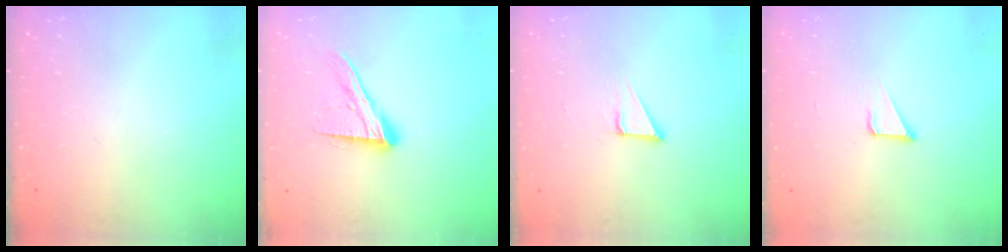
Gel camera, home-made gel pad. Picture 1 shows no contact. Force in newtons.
{"total": 14.2, "press": 14.1, "slide": 1.1}
{"total": 3.3, "press": 3.3, "slide": 0.1}
{"total": 2.1, "press": 2.1, "slide": 0.1}